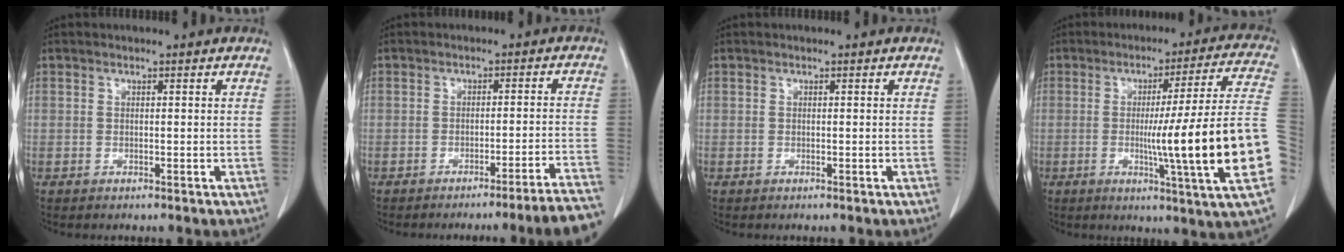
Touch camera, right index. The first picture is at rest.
{"total": 11.2, "force": [-10.2, -2.0, 4.2], "torque": [-0.016, -0.004, -0.129]}
{"total": 0.0}
{"total": 19.7, "force": [-3.3, -2.6, 19.2], "torque": [-0.215, -0.002, -0.057]}